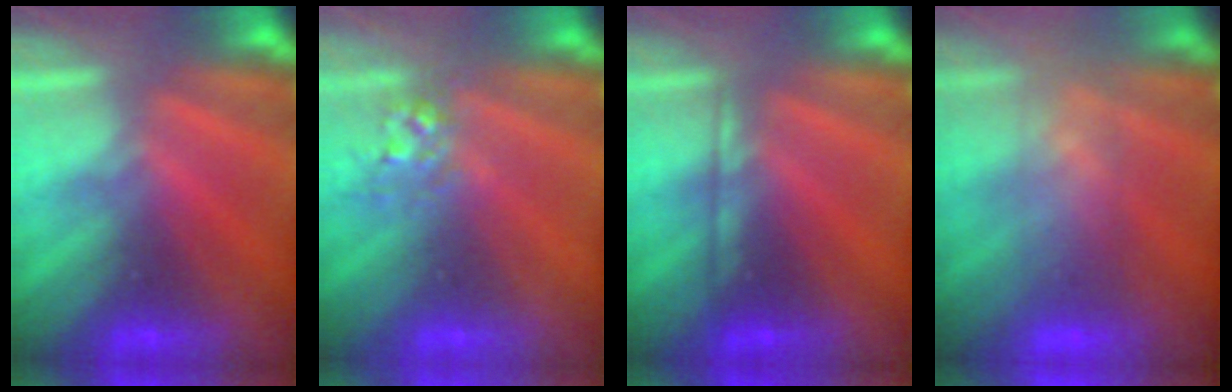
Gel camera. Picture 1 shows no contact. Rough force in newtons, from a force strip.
{"total": 2.8}
{"total": 2.1}
{"total": 7.2}